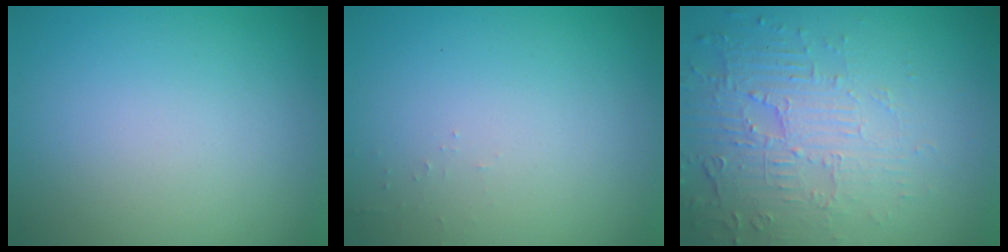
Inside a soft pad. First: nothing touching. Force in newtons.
{"total": 0.5, "press": 0.5, "slide": 0.2}
{"total": 5.5, "press": 3.6, "slide": 4.1}